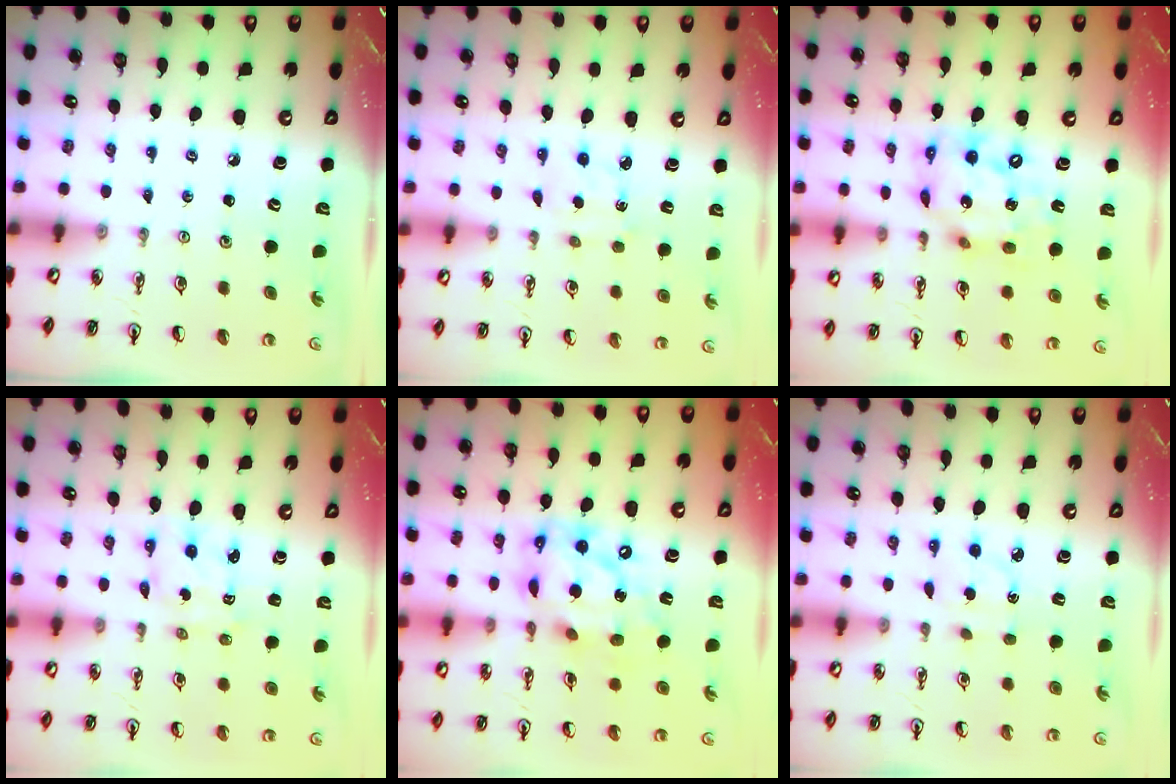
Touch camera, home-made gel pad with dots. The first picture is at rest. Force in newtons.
{"total": 3.4, "press": 3.3, "slide": 0.5}
{"total": 14.4, "press": 14.4, "slide": 1.0}
{"total": 2.6, "press": 2.6, "slide": 0.1}
{"total": 17.1, "press": 17.1, "slide": 1.4}
{"total": 2.8, "press": 2.6, "slide": 0.8}